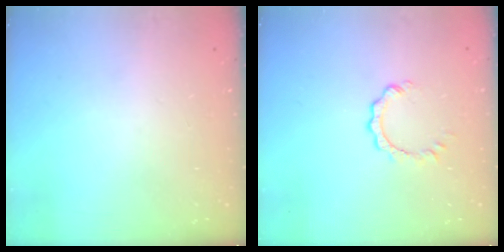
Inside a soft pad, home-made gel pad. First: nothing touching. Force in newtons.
{"total": 2.8, "press": 2.8, "slide": 0.3}